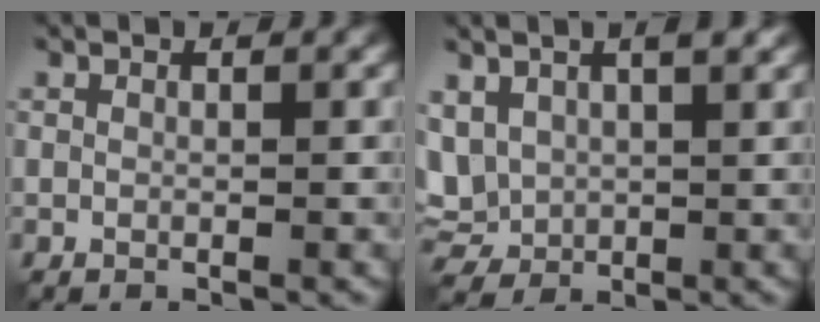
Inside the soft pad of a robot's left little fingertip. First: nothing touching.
{"total": 5.8, "force": [2.1, 3.9, 3.7], "torque": [-0.098, 0.006, 0.044]}